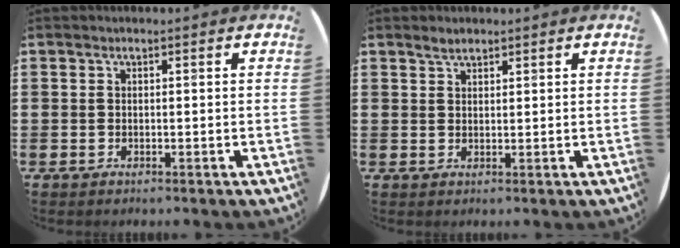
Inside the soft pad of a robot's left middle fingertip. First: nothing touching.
{"total": 1.7, "force": [1.5, 0.6, 0.4], "torque": [-0.001, 0.001, 0.026]}